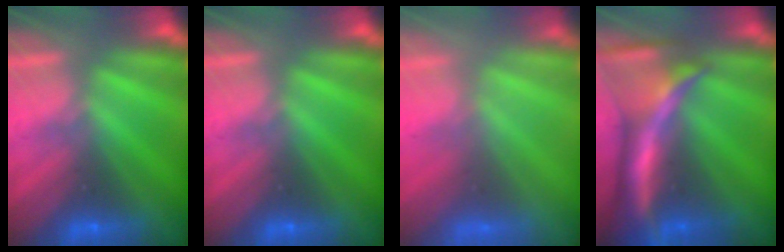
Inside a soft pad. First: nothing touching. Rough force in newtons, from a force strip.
{"total": 0.0}
{"total": 5.9}
{"total": 7.0}